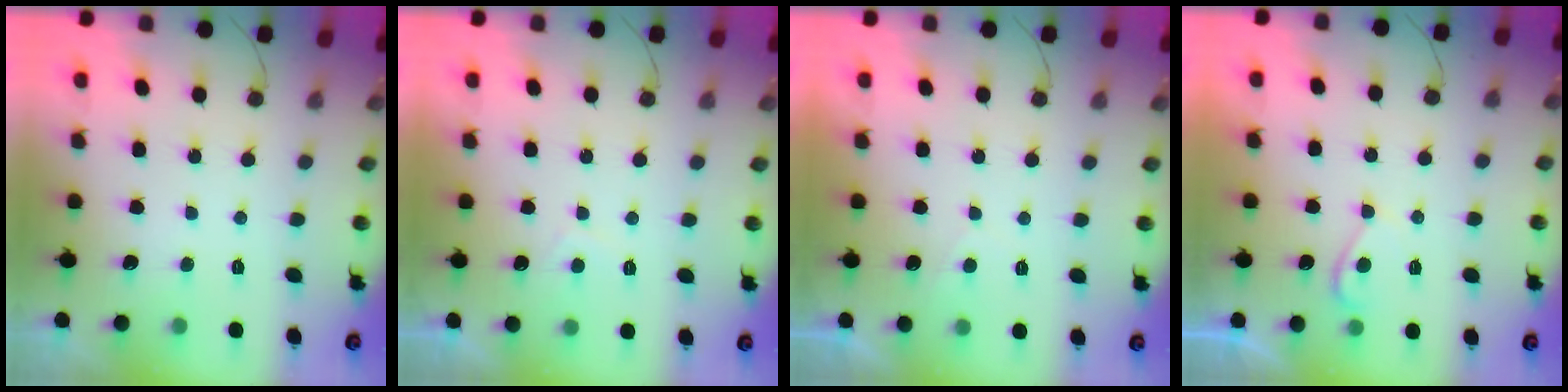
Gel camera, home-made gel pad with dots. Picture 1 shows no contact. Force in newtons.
{"total": 1.5, "press": 1.4, "slide": 0.6}
{"total": 0.9, "press": 0.7, "slide": 0.5}
{"total": 3.8, "press": 3.7, "slide": 0.7}